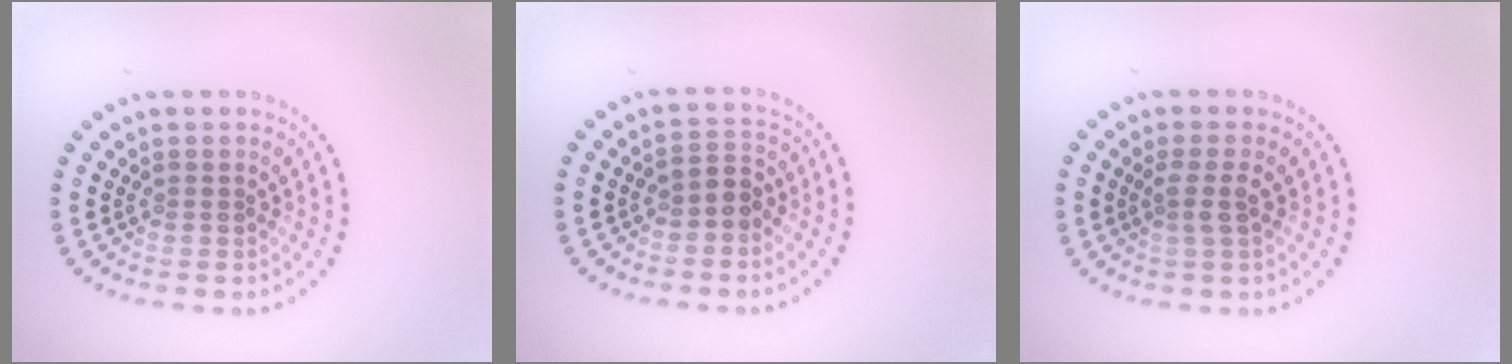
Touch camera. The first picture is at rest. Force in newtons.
{"total": 1.9, "press": 1.7, "slide": 1.0}
{"total": 1.6, "press": 1.3, "slide": 0.9}